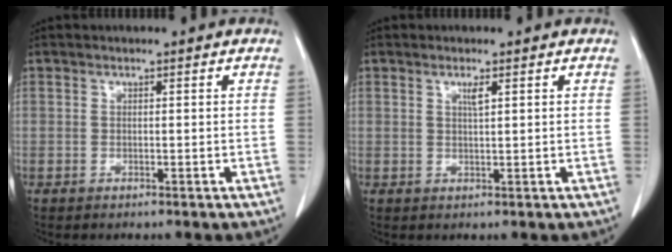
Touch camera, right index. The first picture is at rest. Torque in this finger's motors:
{"motor_torque": [0.10, -0.03, 0.03, 0.02]}